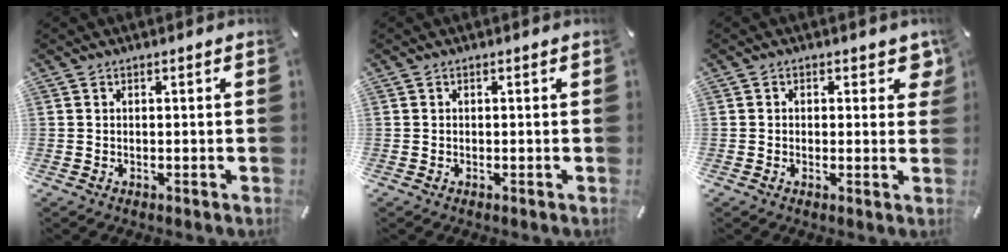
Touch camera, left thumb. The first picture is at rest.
{"total": 0.0}
{"total": 3.5, "force": [1.3, 2.4, 2.3], "torque": [-0.007, -0.005, 0.015]}